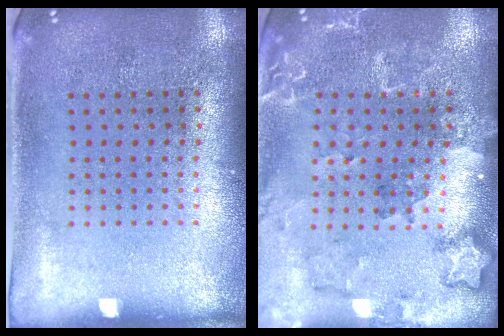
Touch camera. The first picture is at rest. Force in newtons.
{"total": 1.8, "press": 1.7, "slide": 0.4}